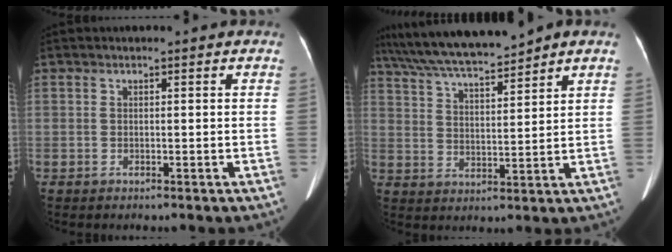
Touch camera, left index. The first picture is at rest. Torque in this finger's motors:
{"motor_torque": [0.52, -1.27, 0.21, 0.03]}